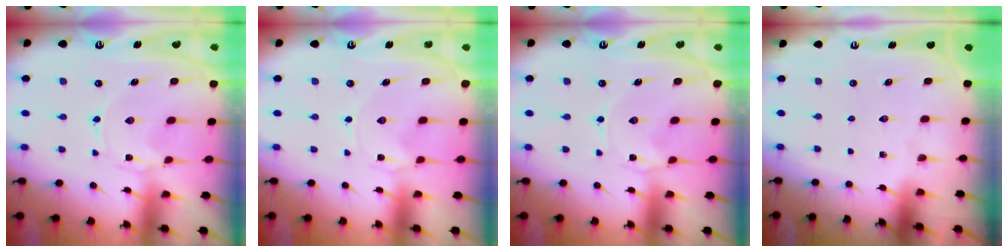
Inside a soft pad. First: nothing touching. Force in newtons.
{"total": 0.0}
{"total": 0.0}
{"total": 0.0}